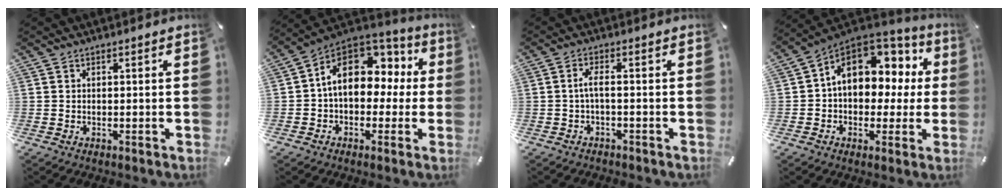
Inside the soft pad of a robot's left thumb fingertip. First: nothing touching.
{"total": 14.5, "force": [3.9, 10.3, 9.5], "torque": [-0.156, -0.013, 0.072]}
{"total": 3.3, "force": [-0.8, 0.8, 3.1], "torque": [-0.063, 0.004, -0.019]}
{"total": 13.8, "force": [4.2, 10.1, 8.4], "torque": [-0.128, -0.018, 0.081]}